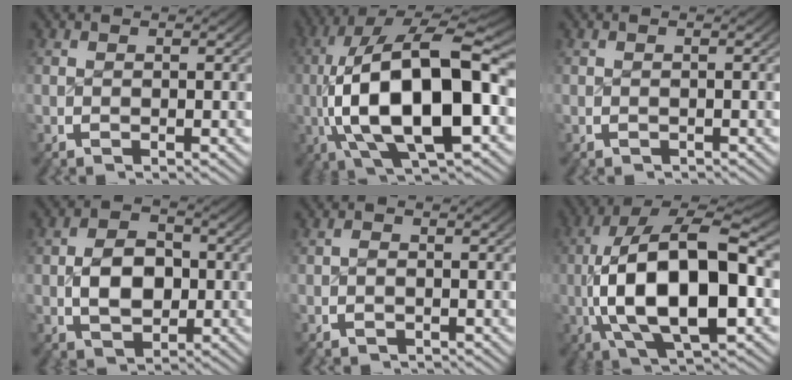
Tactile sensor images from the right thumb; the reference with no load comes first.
{"total": 17.9, "force": [-1.5, 9.8, 14.9], "torque": [-0.310, -0.052, 0.006]}
{"total": 0.6, "force": [0.0, -0.1, -0.6], "torque": [0.010, 0.002, -0.001]}
{"total": 5.2, "force": [-0.6, 4.0, 3.3], "torque": [-0.068, -0.013, 0.003]}
{"total": 0.7, "force": [-0.5, 0.2, -0.4], "torque": [0.004, 0.002, -0.011]}
{"total": 15.8, "force": [-1.1, 8.8, 13.1], "torque": [-0.275, -0.046, 0.006]}